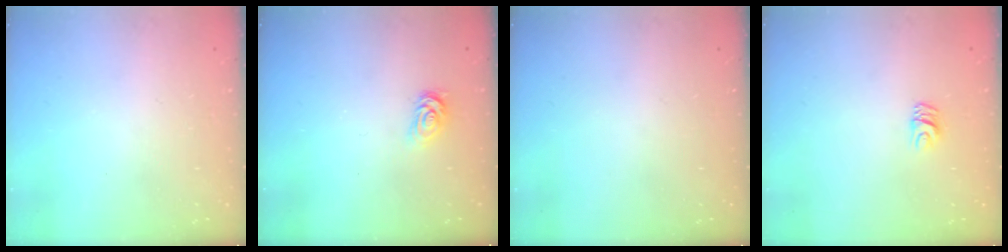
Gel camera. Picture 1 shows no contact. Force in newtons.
{"total": 2.6, "press": 2.6, "slide": 0.4}
{"total": 0.0}
{"total": 5.5, "press": 5.5, "slide": 0.4}